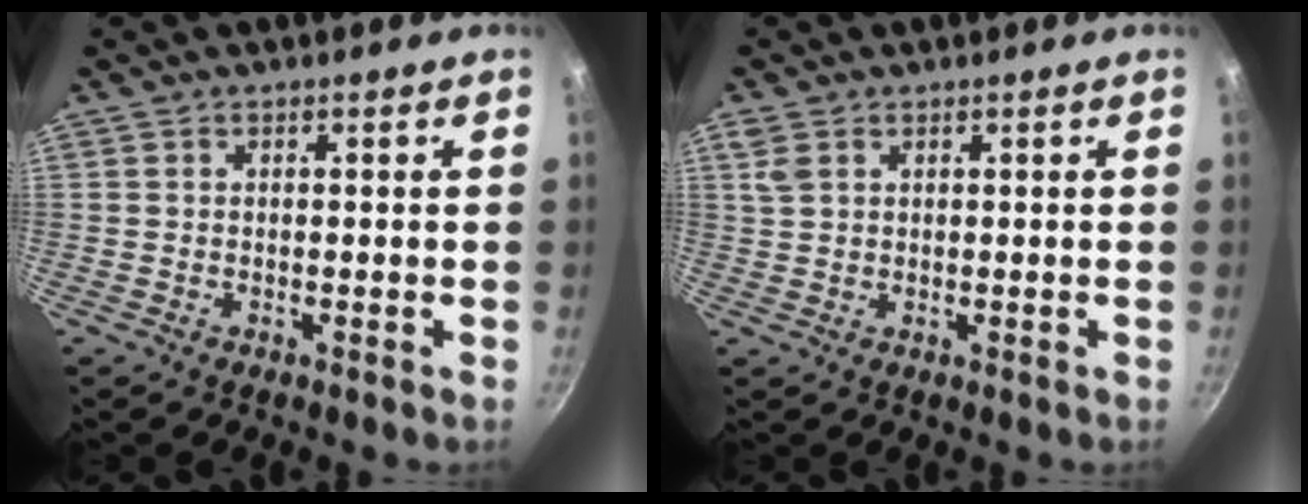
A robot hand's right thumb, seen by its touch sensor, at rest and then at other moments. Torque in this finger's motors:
{"motor_torque": [0.34, 0.77, 0.54, 0.48, 0.00]}